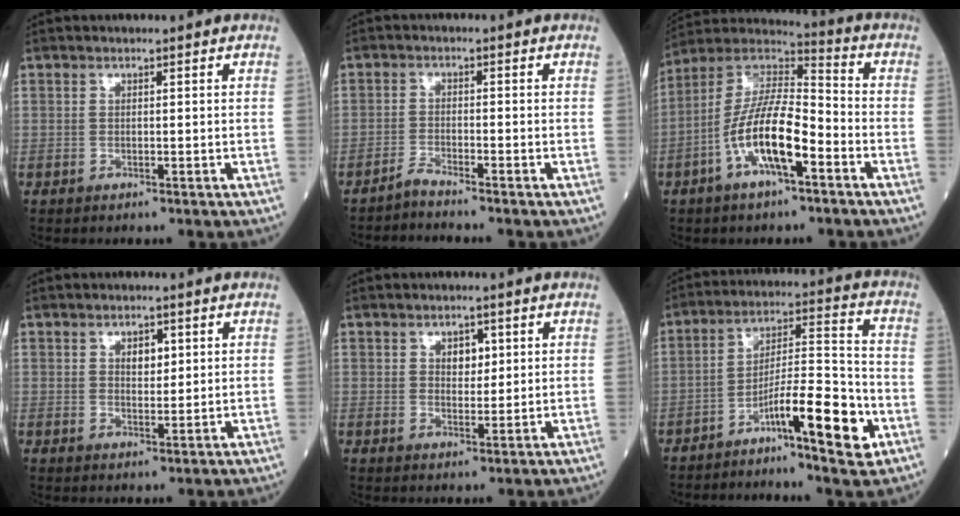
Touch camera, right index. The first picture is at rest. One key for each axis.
{"total": 2.3, "fx": -2.1, "fy": -0.7, "fz": 0.2, "tx": -0.007, "ty": -0.007, "tz": -0.045}
{"total": 13.2, "fx": -4.9, "fy": 3.4, "fz": 11.7, "tx": -0.230, "ty": 0.013, "tz": -0.094}
{"total": 2.7, "fx": 1.0, "fy": 1.5, "fz": 2.0, "tx": -0.027, "ty": -0.001, "tz": 0.015}
{"total": 2.9, "fx": 1.0, "fy": 1.8, "fz": 2.0, "tx": -0.025, "ty": 0.001, "tz": 0.016}
{"total": 12.0, "fx": -6.0, "fy": 1.5, "fz": 10.2, "tx": -0.165, "ty": 0.013, "tz": -0.101}